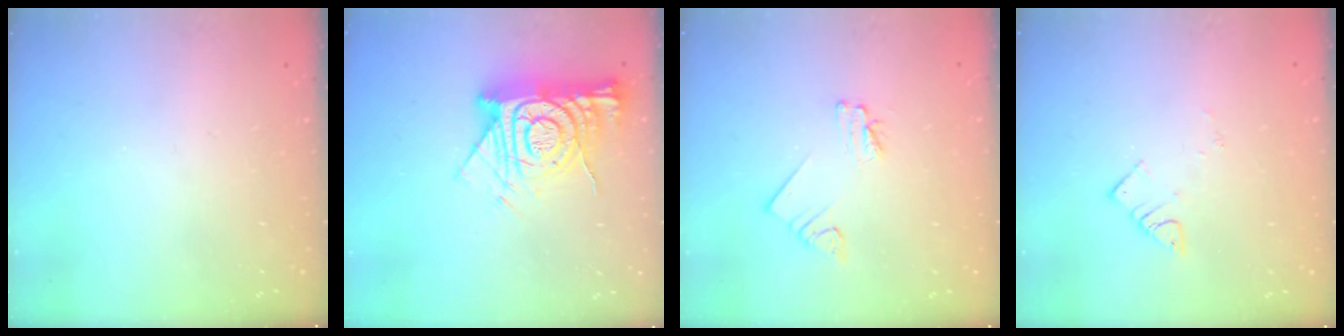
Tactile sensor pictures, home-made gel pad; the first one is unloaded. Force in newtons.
{"total": 16.1, "press": 16.0, "slide": 1.6}
{"total": 2.3, "press": 2.3, "slide": 0.1}
{"total": 3.6, "press": 3.6, "slide": 0.3}